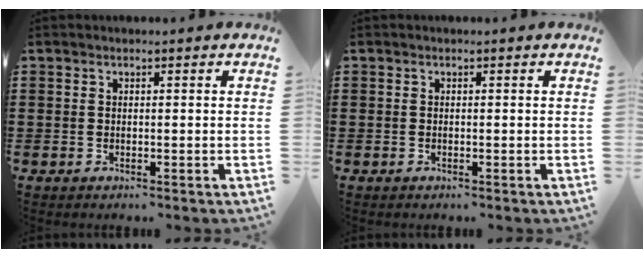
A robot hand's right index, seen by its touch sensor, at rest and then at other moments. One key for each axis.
{"total": 0.0}